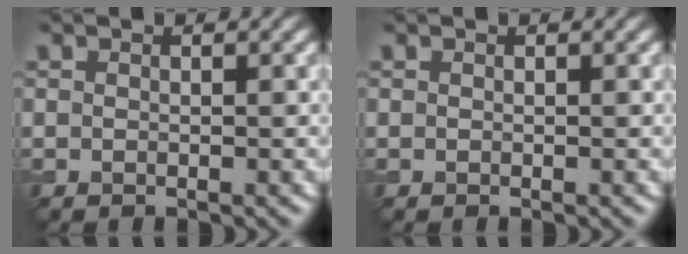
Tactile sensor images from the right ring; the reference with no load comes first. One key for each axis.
{"total": 0.0}